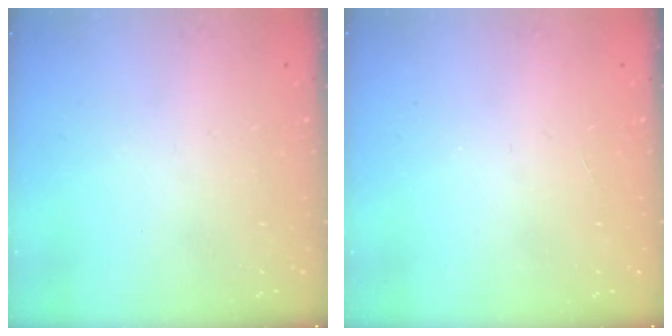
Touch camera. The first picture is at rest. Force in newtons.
{"total": 0.0}